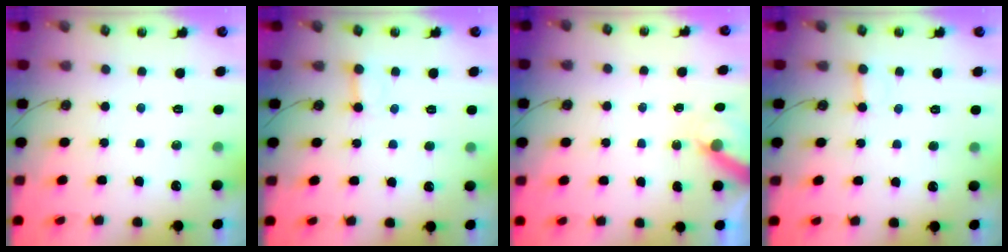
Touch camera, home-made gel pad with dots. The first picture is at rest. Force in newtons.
{"total": 2.5, "press": 2.5, "slide": 0.4}
{"total": 6.5, "press": 6.5, "slide": 0.4}
{"total": 2.6, "press": 2.6, "slide": 0.1}